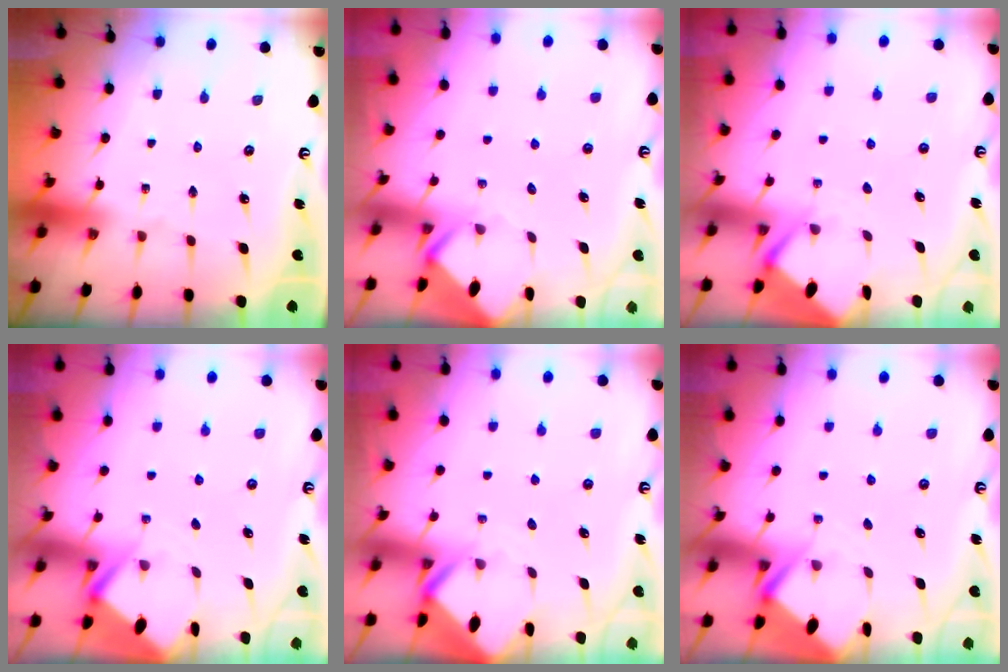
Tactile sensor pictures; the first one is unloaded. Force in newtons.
{"total": 3.6, "press": 3.6, "slide": 0.2}
{"total": 2.6, "press": 2.6, "slide": 0.3}
{"total": 3.0, "press": 3.0, "slide": 0.4}
{"total": 2.7, "press": 2.7, "slide": 0.2}
{"total": 2.7, "press": 2.7, "slide": 0.4}